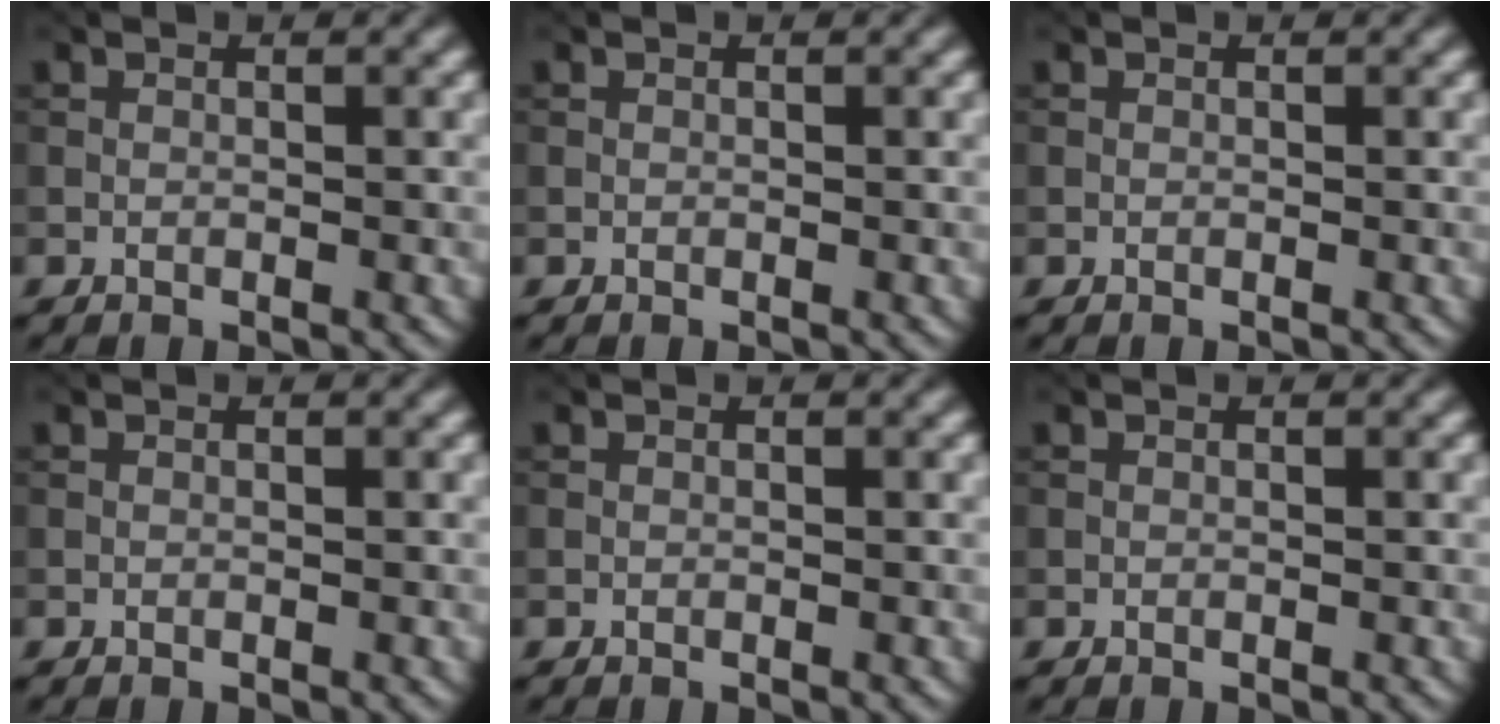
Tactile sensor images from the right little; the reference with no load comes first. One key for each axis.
{"total": 0.0}
{"total": 0.0}
{"total": 0.0}
{"total": 0.0}
{"total": 0.0}